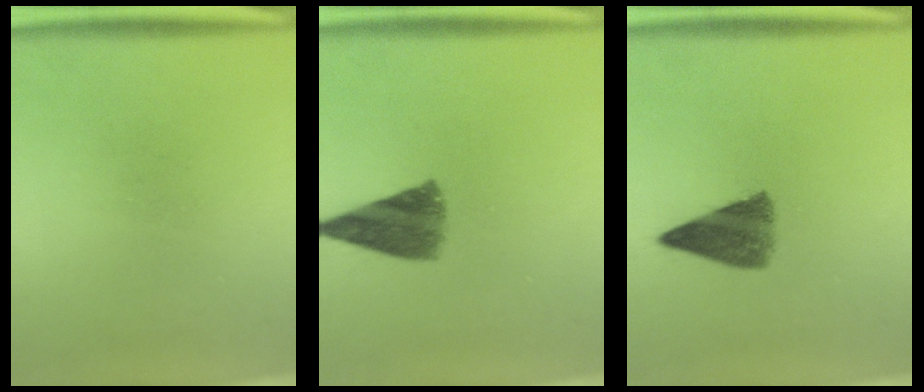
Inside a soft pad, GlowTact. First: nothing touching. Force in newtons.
{"total": 7.6}
{"total": 6.8}